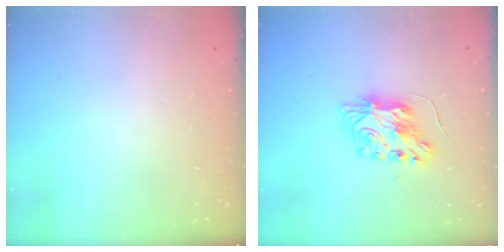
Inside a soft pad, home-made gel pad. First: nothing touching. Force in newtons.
{"total": 9.1, "press": 9.0, "slide": 0.8}